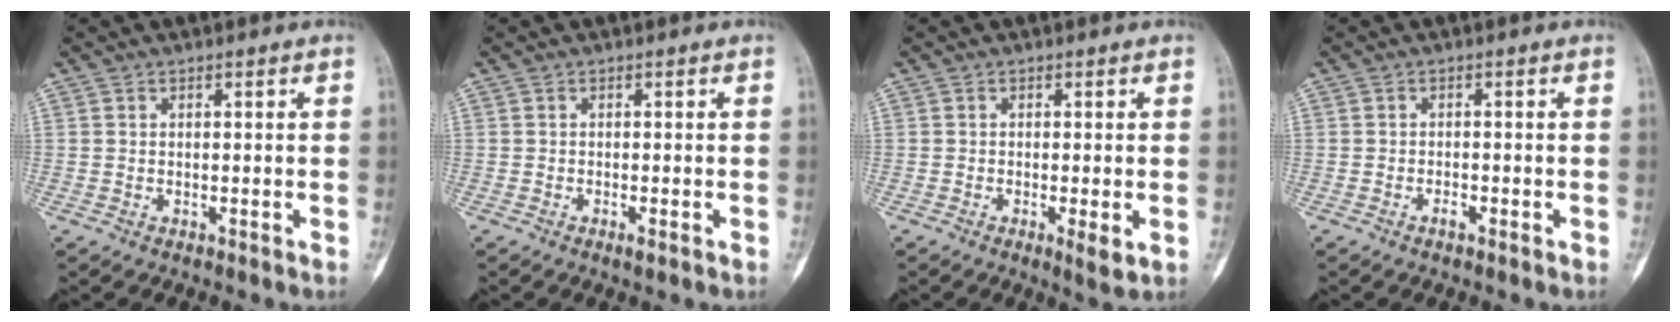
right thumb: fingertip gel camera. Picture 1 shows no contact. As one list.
[{"total": 1.0, "force": [-0.5, 0.2, 0.8], "torque": [-0.014, -0.001, -0.008]}, {"total": 3.1, "force": [-0.8, 0.7, 3.0], "torque": [-0.051, -0.010, -0.013]}, {"total": 1.3, "force": [-0.7, 0.5, 0.9], "torque": [-0.014, 0.004, -0.014]}]